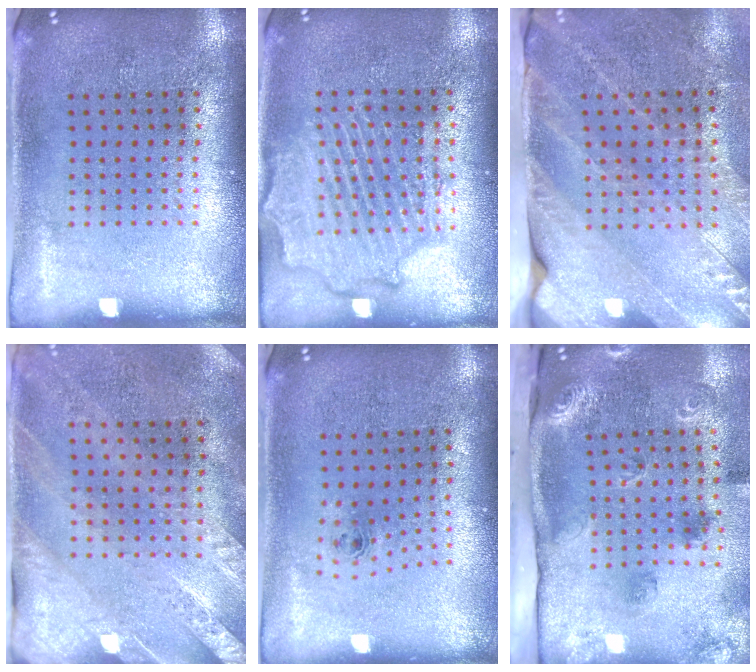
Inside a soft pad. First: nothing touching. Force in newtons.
{"total": 2.2, "press": 2.2, "slide": 0.6}
{"total": 3.5, "press": 3.0, "slide": 1.8}
{"total": 2.5, "press": 2.1, "slide": 1.3}
{"total": 0.8, "press": 0.4, "slide": 0.7}
{"total": 2.3, "press": 1.8, "slide": 1.5}